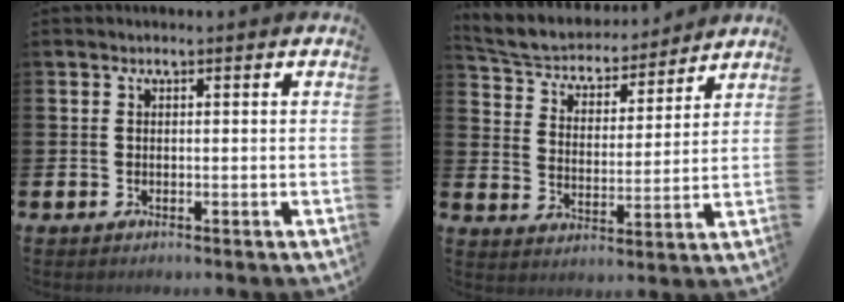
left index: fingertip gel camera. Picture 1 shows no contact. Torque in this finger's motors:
{"motor_torque": [-0.05, -0.77, 0.07, 0.07]}